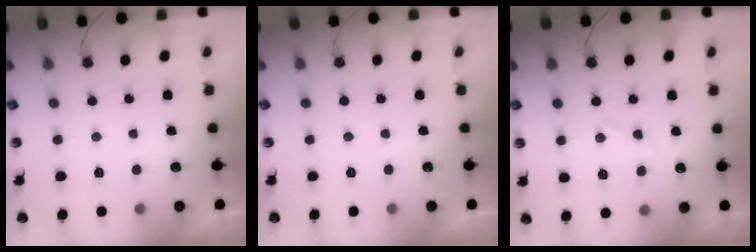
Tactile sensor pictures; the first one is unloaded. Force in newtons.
{"total": 0.0}
{"total": 9.8, "press": 9.7, "slide": 0.8}